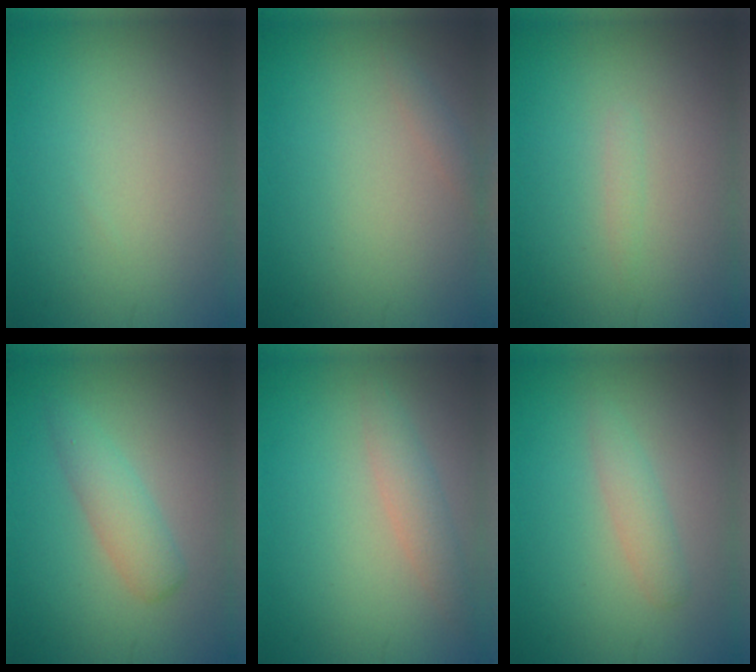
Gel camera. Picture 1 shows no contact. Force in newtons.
{"total": 0.7, "press": 0.7, "slide": 0.0}
{"total": 0.6, "press": 0.6, "slide": 0.1}
{"total": 2.6, "press": 2.6, "slide": 0.1}
{"total": 2.0, "press": 2.0, "slide": 0.1}
{"total": 1.1, "press": 1.1, "slide": 0.1}